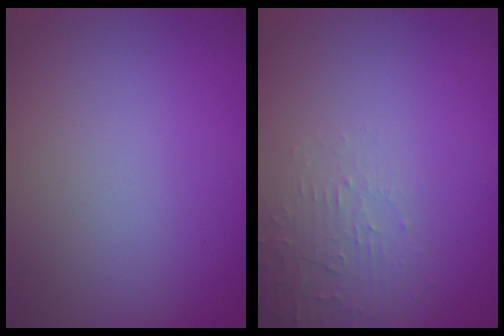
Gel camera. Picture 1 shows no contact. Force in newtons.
{"total": 1.9, "press": 1.9, "slide": 0.3}